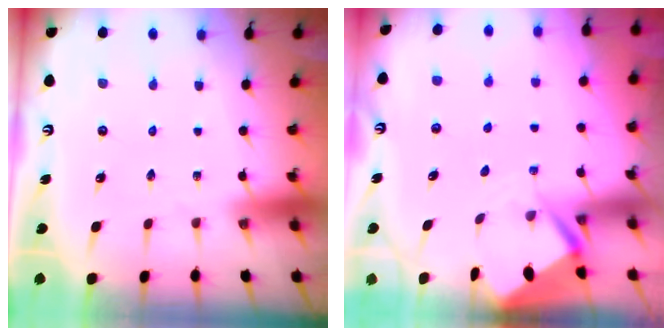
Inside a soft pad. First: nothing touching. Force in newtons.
{"total": 3.6, "press": 3.6, "slide": 0.3}